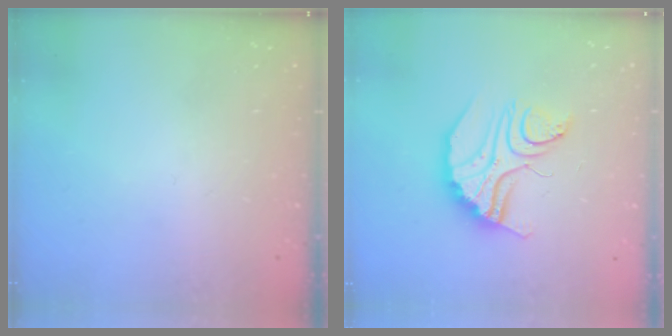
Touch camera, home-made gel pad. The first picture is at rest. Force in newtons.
{"total": 12.2, "press": 12.2, "slide": 1.0}